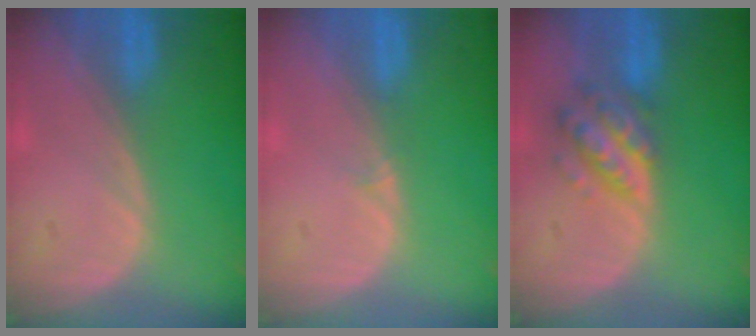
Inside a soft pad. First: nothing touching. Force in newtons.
{"total": 0.9, "press": 0.5, "slide": 0.7}
{"total": 6.3, "press": 5.7, "slide": 2.6}